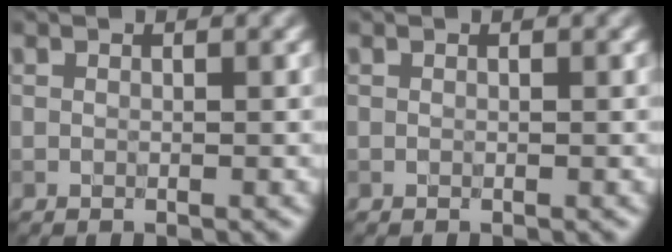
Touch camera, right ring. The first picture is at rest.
{"total": 0.0}